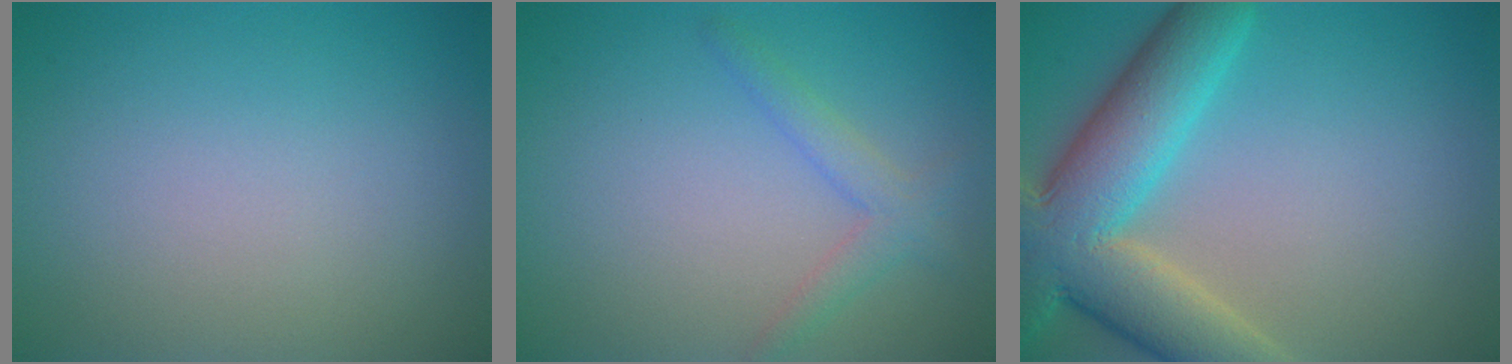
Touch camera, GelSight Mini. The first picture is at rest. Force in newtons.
{"total": 2.1, "press": 2.1, "slide": 0.1}
{"total": 10.0, "press": 10.0, "slide": 0.7}